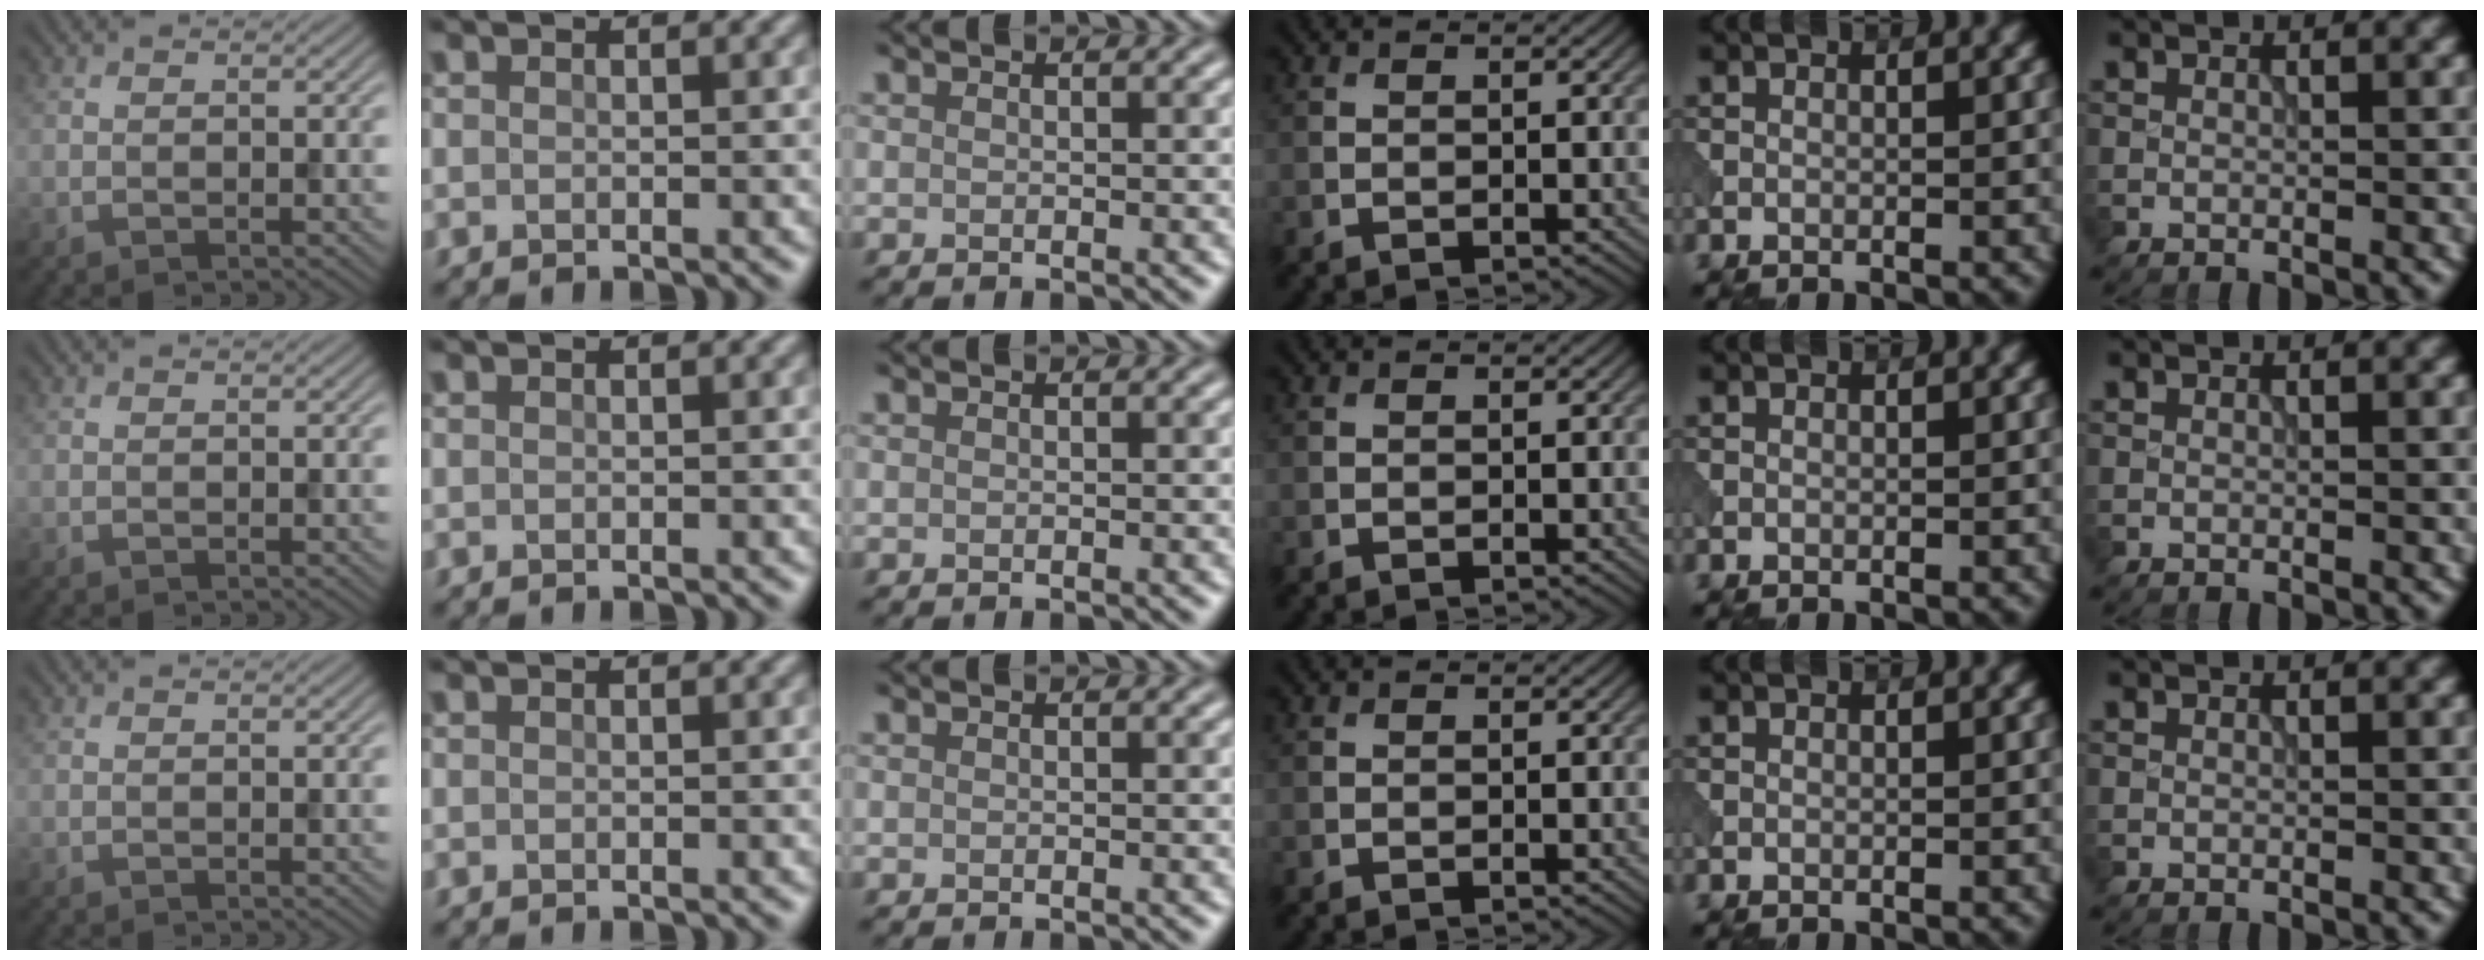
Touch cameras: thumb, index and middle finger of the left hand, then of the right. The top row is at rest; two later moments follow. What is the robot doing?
{"motion": "pour", "object": "beaker"}